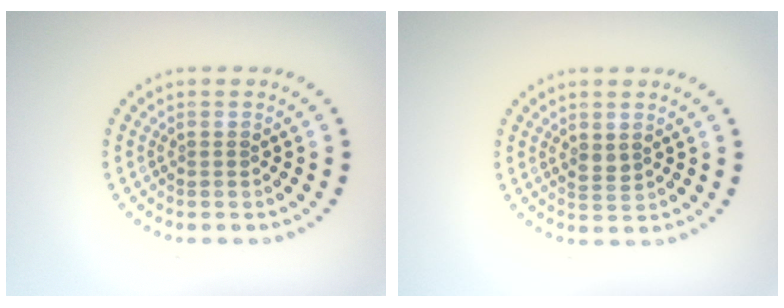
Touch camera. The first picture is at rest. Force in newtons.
{"total": 1.3, "press": 1.3, "slide": 0.2}